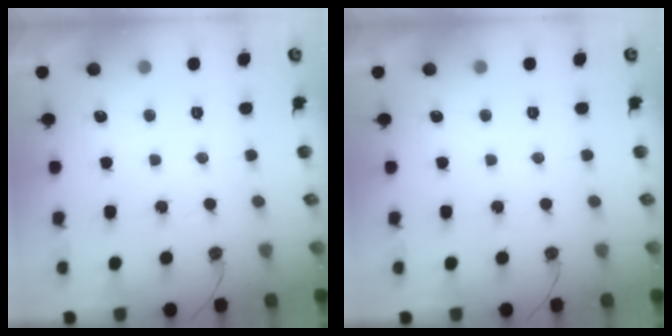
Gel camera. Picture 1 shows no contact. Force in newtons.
{"total": 0.0}